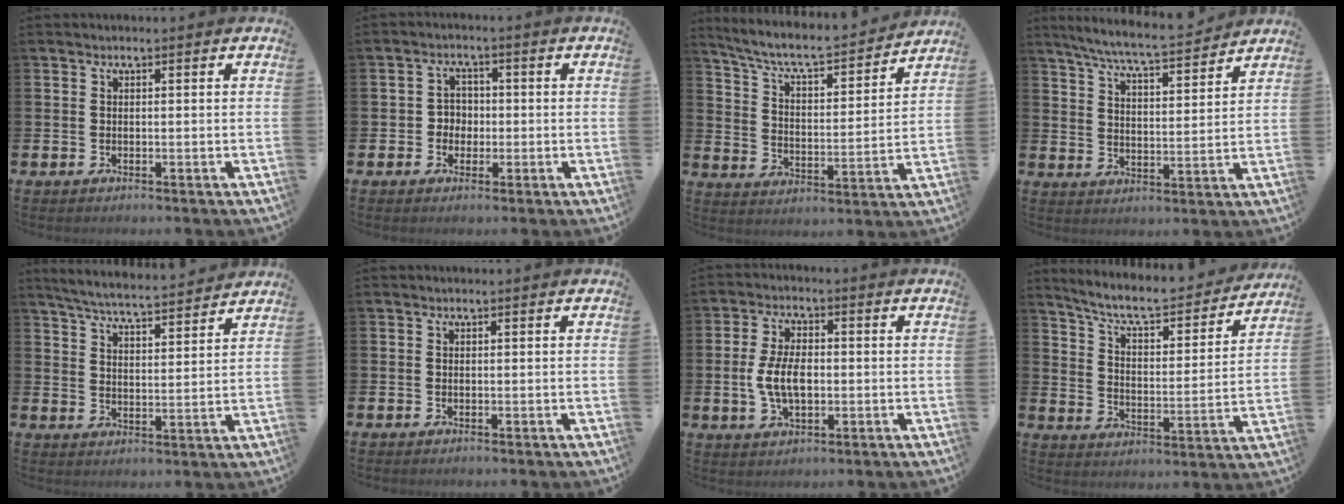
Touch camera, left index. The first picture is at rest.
{"total": 2.8, "force": [-0.5, 2.6, 0.8], "torque": [-0.018, 0.007, -0.018]}
{"total": 7.0, "force": [6.3, 1.4, 2.7], "torque": [-0.087, -0.044, 0.105]}
{"total": 7.3, "force": [6.9, 0.2, 2.4], "torque": [-0.073, -0.043, 0.120]}
{"total": 5.7, "force": [5.6, 0.2, 1.2], "torque": [-0.047, -0.039, 0.097]}
{"total": 0.0}
{"total": 6.1, "force": [-0.3, 3.3, 5.0], "torque": [-0.095, 0.000, -0.013]}
{"total": 7.7, "force": [7.0, 1.6, 2.9], "torque": [-0.084, -0.050, 0.116]}